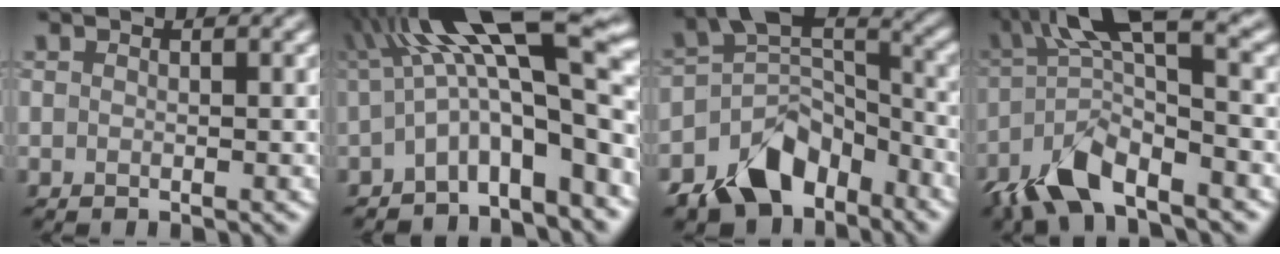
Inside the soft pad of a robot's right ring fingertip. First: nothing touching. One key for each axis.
{"total": 13.1, "fx": -0.5, "fy": 3.5, "fz": 12.6, "tx": -0.186, "ty": 0.032, "tz": -0.015}
{"total": 8.9, "fx": -5.6, "fy": 5.3, "fz": 4.4, "tx": -0.063, "ty": 0.003, "tz": -0.116}
{"total": 8.9, "fx": -3.7, "fy": 2.5, "fz": 7.6, "tx": -0.156, "ty": 0.017, "tz": -0.083}